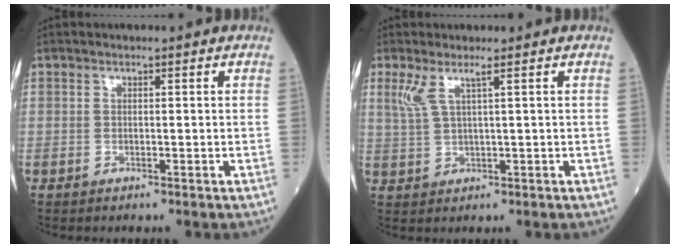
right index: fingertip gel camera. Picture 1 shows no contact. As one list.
[{"total": 3.3, "force": [1.8, 0.0, 2.7], "torque": [-0.070, 0.004, 0.045]}]